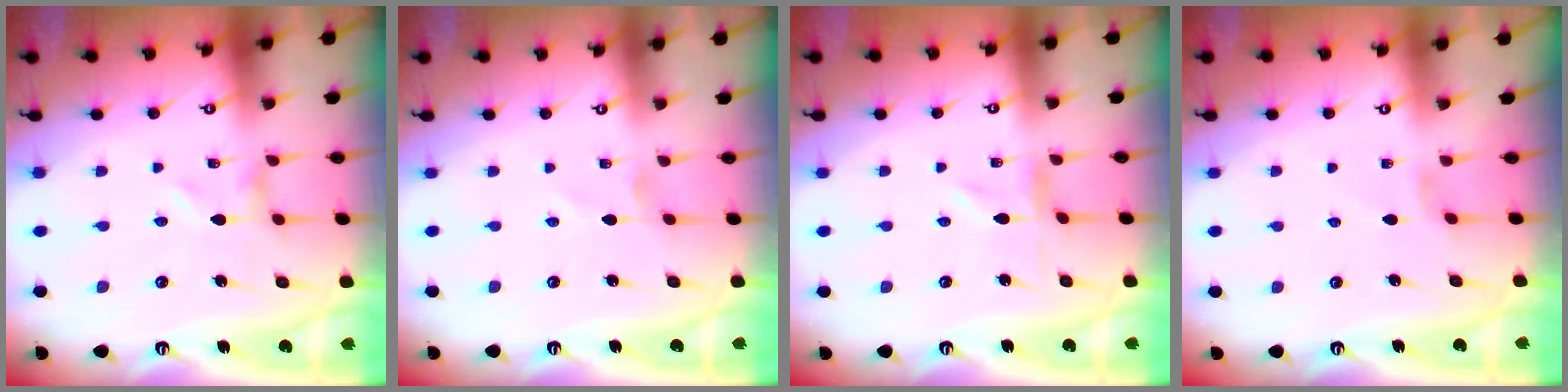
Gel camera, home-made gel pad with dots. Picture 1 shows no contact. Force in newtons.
{"total": 0.0}
{"total": 0.7, "press": 0.7, "slide": 0.2}
{"total": 1.7, "press": 1.6, "slide": 0.4}